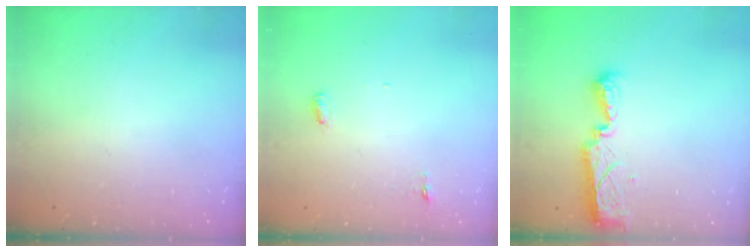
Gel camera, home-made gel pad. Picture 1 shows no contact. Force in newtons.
{"total": 3.0, "press": 2.8, "slide": 0.9}
{"total": 7.9, "press": 7.9, "slide": 0.9}